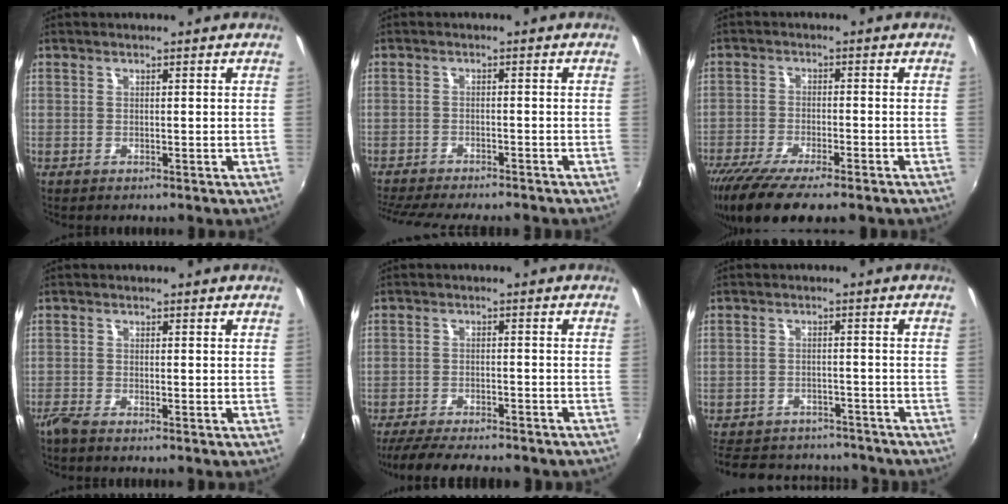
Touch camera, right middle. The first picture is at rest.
{"total": 12.1, "force": [-10.7, 2.0, 5.2], "torque": [-0.119, -0.022, -0.164]}
{"total": 13.0, "force": [-9.9, 2.6, 8.0], "torque": [-0.171, -0.050, -0.167]}
{"total": 1.9, "force": [-1.7, -0.1, 0.9], "torque": [-0.025, -0.008, -0.037]}
{"total": 14.5, "force": [-12.4, 3.0, 7.0], "torque": [-0.143, -0.031, -0.181]}
{"total": 17.1, "force": [-14.6, 6.9, 5.7], "torque": [-0.134, 0.021, -0.193]}